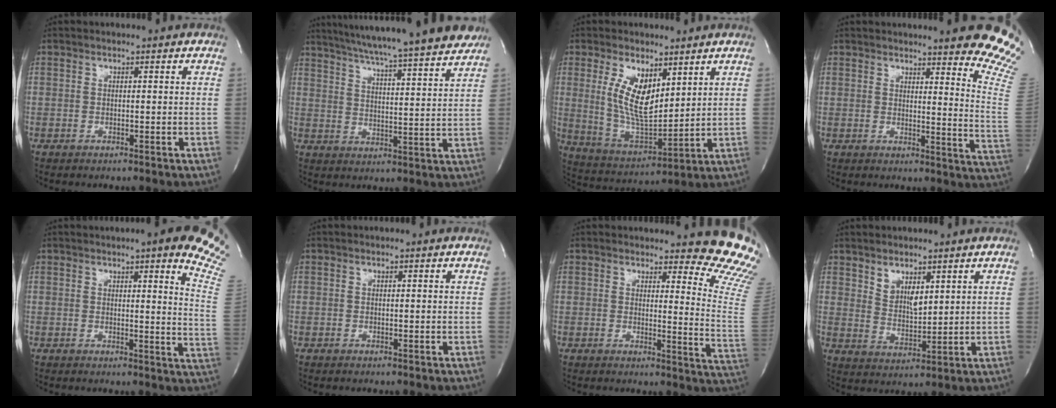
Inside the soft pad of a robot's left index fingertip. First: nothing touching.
{"total": 21.6, "force": [19.2, -0.2, 10.0], "torque": [-0.162, -0.022, 0.260]}
{"total": 10.7, "force": [3.8, 4.2, 9.1], "torque": [-0.184, -0.009, 0.081]}
{"total": 13.8, "force": [11.2, 0.2, 7.9], "torque": [-0.083, -0.108, 0.106]}
{"total": 14.4, "force": [10.1, 1.1, 10.2], "torque": [-0.116, -0.057, 0.086]}
{"total": 0.0}
{"total": 12.4, "force": [11.0, 0.9, 5.8], "torque": [-0.049, -0.120, 0.095]}
{"total": 4.7, "force": [2.5, 2.3, 3.2], "torque": [-0.064, -0.003, 0.054]}